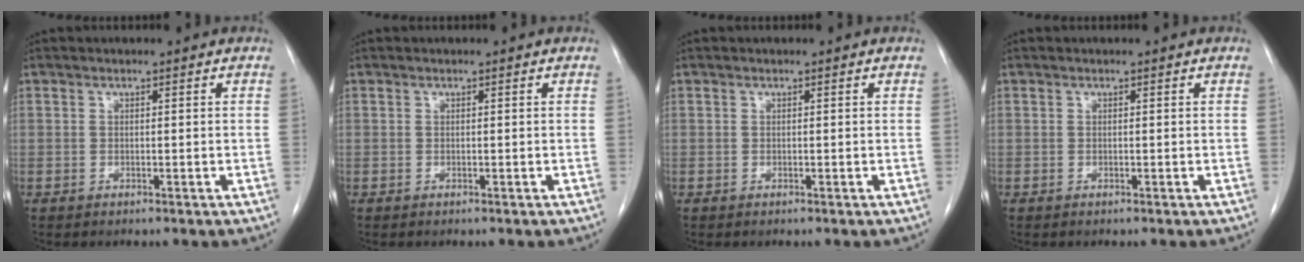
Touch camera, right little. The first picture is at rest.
{"total": 0.0}
{"total": 0.0}
{"total": 0.0}